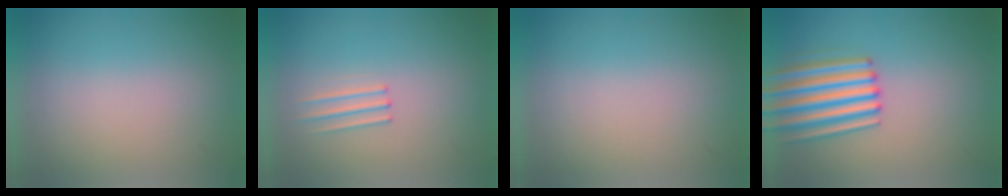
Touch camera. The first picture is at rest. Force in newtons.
{"total": 1.2}
{"total": 0.0}
{"total": 4.7}